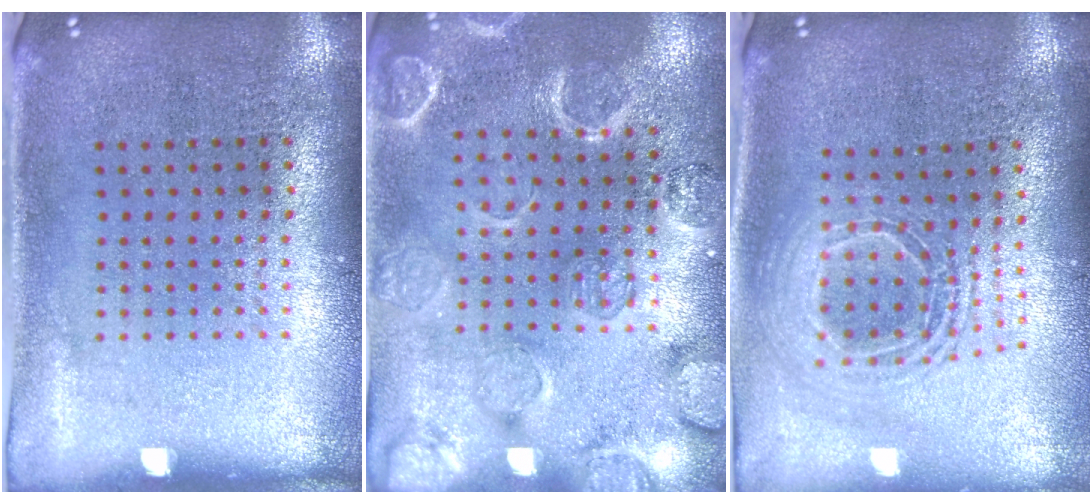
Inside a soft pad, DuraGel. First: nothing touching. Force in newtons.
{"total": 2.4, "press": 2.4, "slide": 0.4}
{"total": 1.9, "press": 1.5, "slide": 1.1}